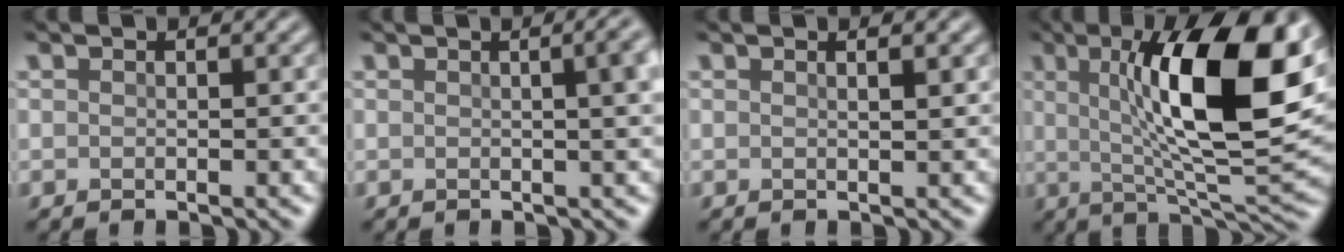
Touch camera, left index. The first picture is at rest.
{"total": 5.8, "force": [1.0, 2.7, 5.1], "torque": [-0.014, 0.029, 0.000]}
{"total": 1.2, "force": [0.6, 0.4, 1.0], "torque": [-0.008, 0.002, 0.004]}
{"total": 13.7, "force": [3.1, 3.5, 12.8], "torque": [-0.187, 0.007, 0.047]}